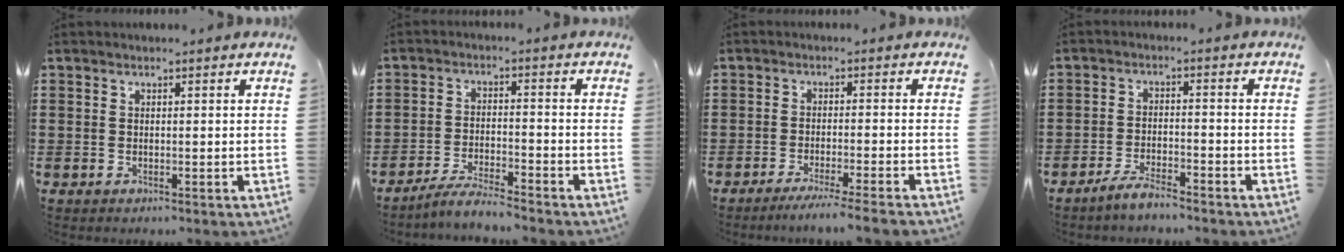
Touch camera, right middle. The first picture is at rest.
{"total": 4.4, "force": [-4.1, 0.2, 1.5], "torque": [-0.034, 0.000, -0.083]}
{"total": 3.4, "force": [-3.1, -0.5, 1.5], "torque": [-0.023, -0.006, -0.059]}
{"total": 3.7, "force": [-3.4, 0.4, 1.5], "torque": [-0.039, 0.002, -0.069]}